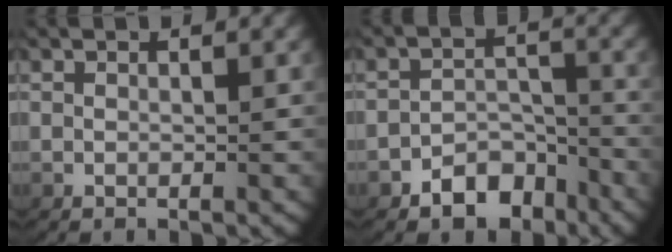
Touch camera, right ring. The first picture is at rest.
{"total": 5.0, "force": [-3.8, 2.9, 1.5], "torque": [-0.014, -0.006, -0.065]}